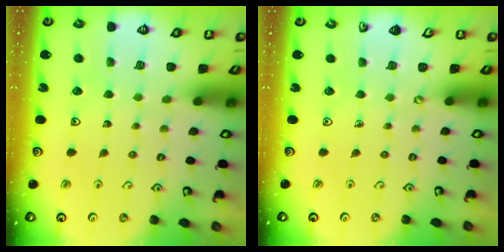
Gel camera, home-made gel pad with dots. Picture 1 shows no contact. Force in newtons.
{"total": 0.0}